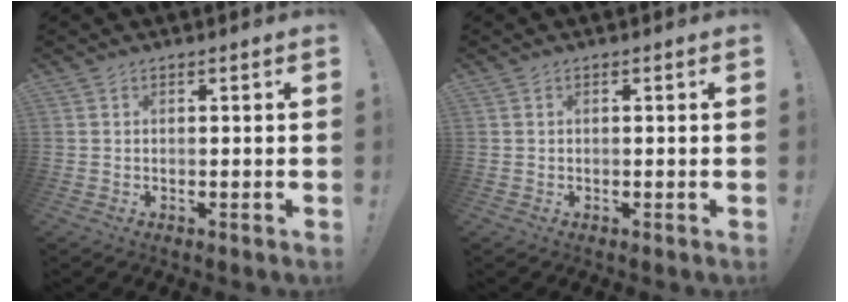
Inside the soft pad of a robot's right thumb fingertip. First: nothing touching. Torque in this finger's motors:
{"motor_torque": [-0.40, 0.10, -0.23, 0.33, 0.01]}